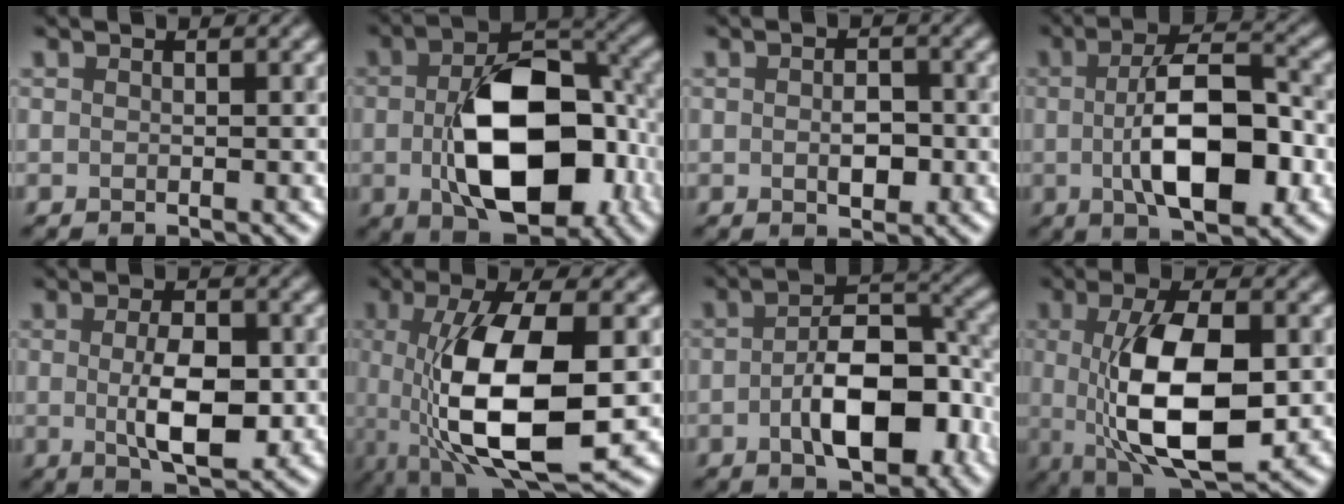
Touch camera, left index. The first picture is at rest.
{"total": 12.8, "force": [-2.0, 7.4, 10.3], "torque": [-0.163, -0.012, -0.025]}
{"total": 2.7, "force": [-0.4, 1.5, 2.1], "torque": [-0.035, -0.003, -0.006]}
{"total": 9.3, "force": [-1.1, 3.9, 8.4], "torque": [-0.140, 0.001, -0.019]}
{"total": 5.6, "force": [-0.3, 2.5, 5.0], "torque": [-0.090, -0.006, -0.003]}
{"total": 11.1, "force": [-0.8, 3.8, 10.4], "torque": [-0.193, -0.012, -0.011]}
{"total": 8.8, "force": [-2.5, 4.3, 7.2], "torque": [-0.107, 0.007, -0.043]}
{"total": 10.3, "force": [-0.3, 4.2, 9.4], "torque": [-0.169, -0.006, -0.001]}